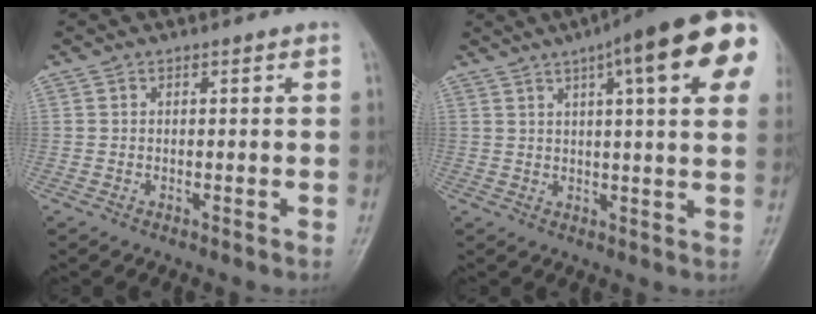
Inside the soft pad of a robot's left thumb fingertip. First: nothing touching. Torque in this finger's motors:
{"motor_torque": [1.30, 0.60, 2.07, -0.70, 0.14]}